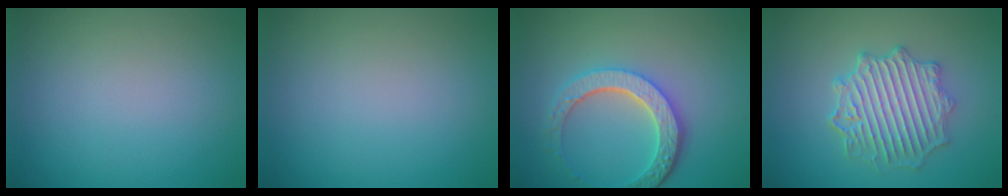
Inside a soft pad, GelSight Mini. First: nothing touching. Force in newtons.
{"total": 0.0}
{"total": 5.4, "press": 4.3, "slide": 3.4}
{"total": 5.2, "press": 4.6, "slide": 2.2}